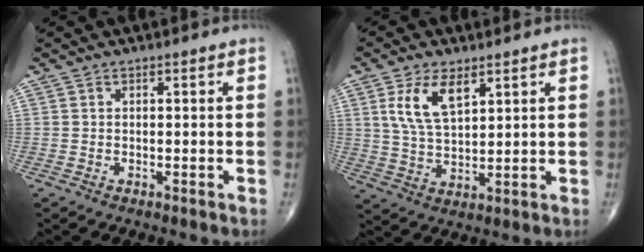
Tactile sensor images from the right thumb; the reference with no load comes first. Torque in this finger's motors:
{"motor_torque": [-0.06, 0.17, 0.26, 0.11, 0.22]}